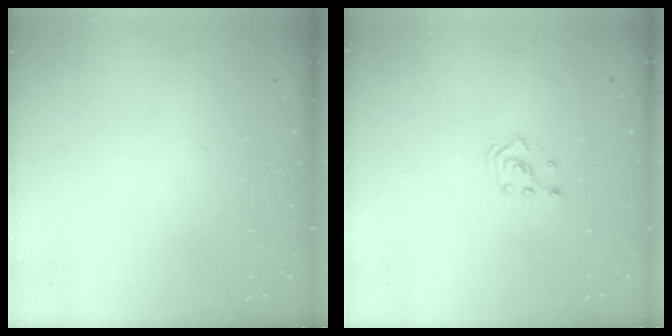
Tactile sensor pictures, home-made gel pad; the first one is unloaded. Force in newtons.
{"total": 2.5, "press": 2.5, "slide": 0.3}